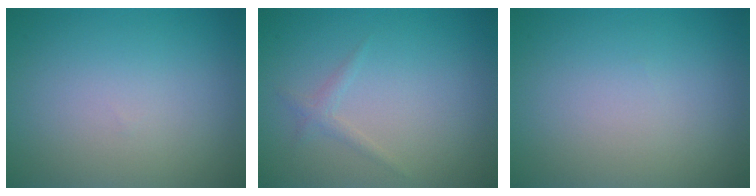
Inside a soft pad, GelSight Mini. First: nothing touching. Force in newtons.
{"total": 1.0, "press": 1.0, "slide": 0.0}
{"total": 0.0}